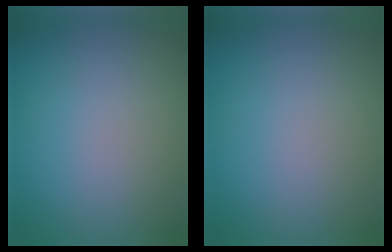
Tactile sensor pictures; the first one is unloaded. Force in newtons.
{"total": 0.0}